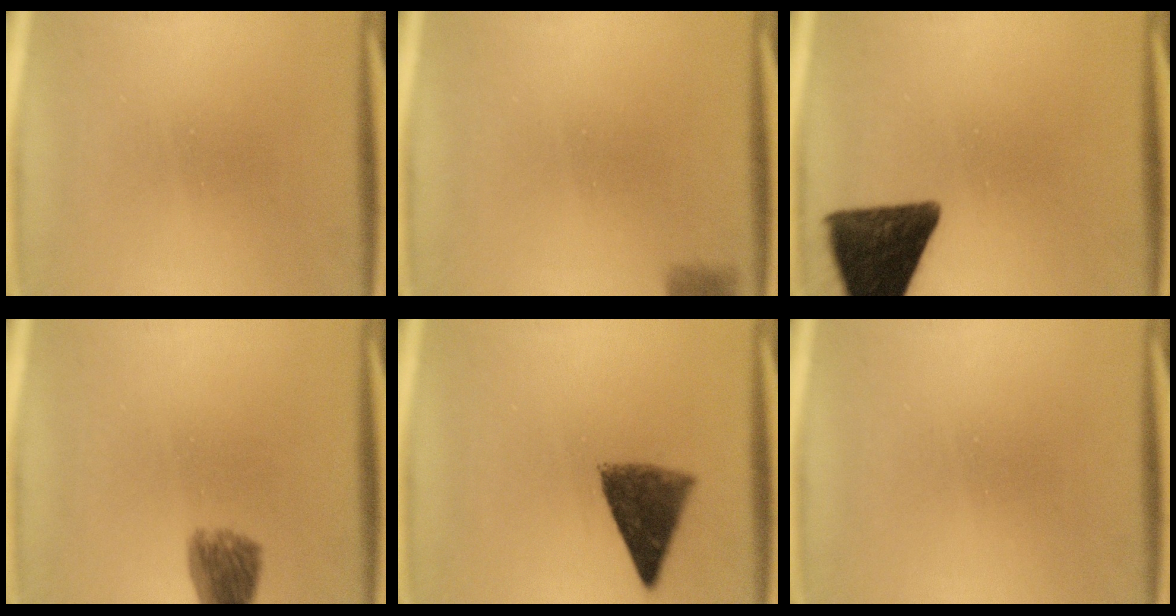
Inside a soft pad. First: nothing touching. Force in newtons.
{"total": 2.9}
{"total": 13.4}
{"total": 7.2}
{"total": 7.5}
{"total": 0.0}